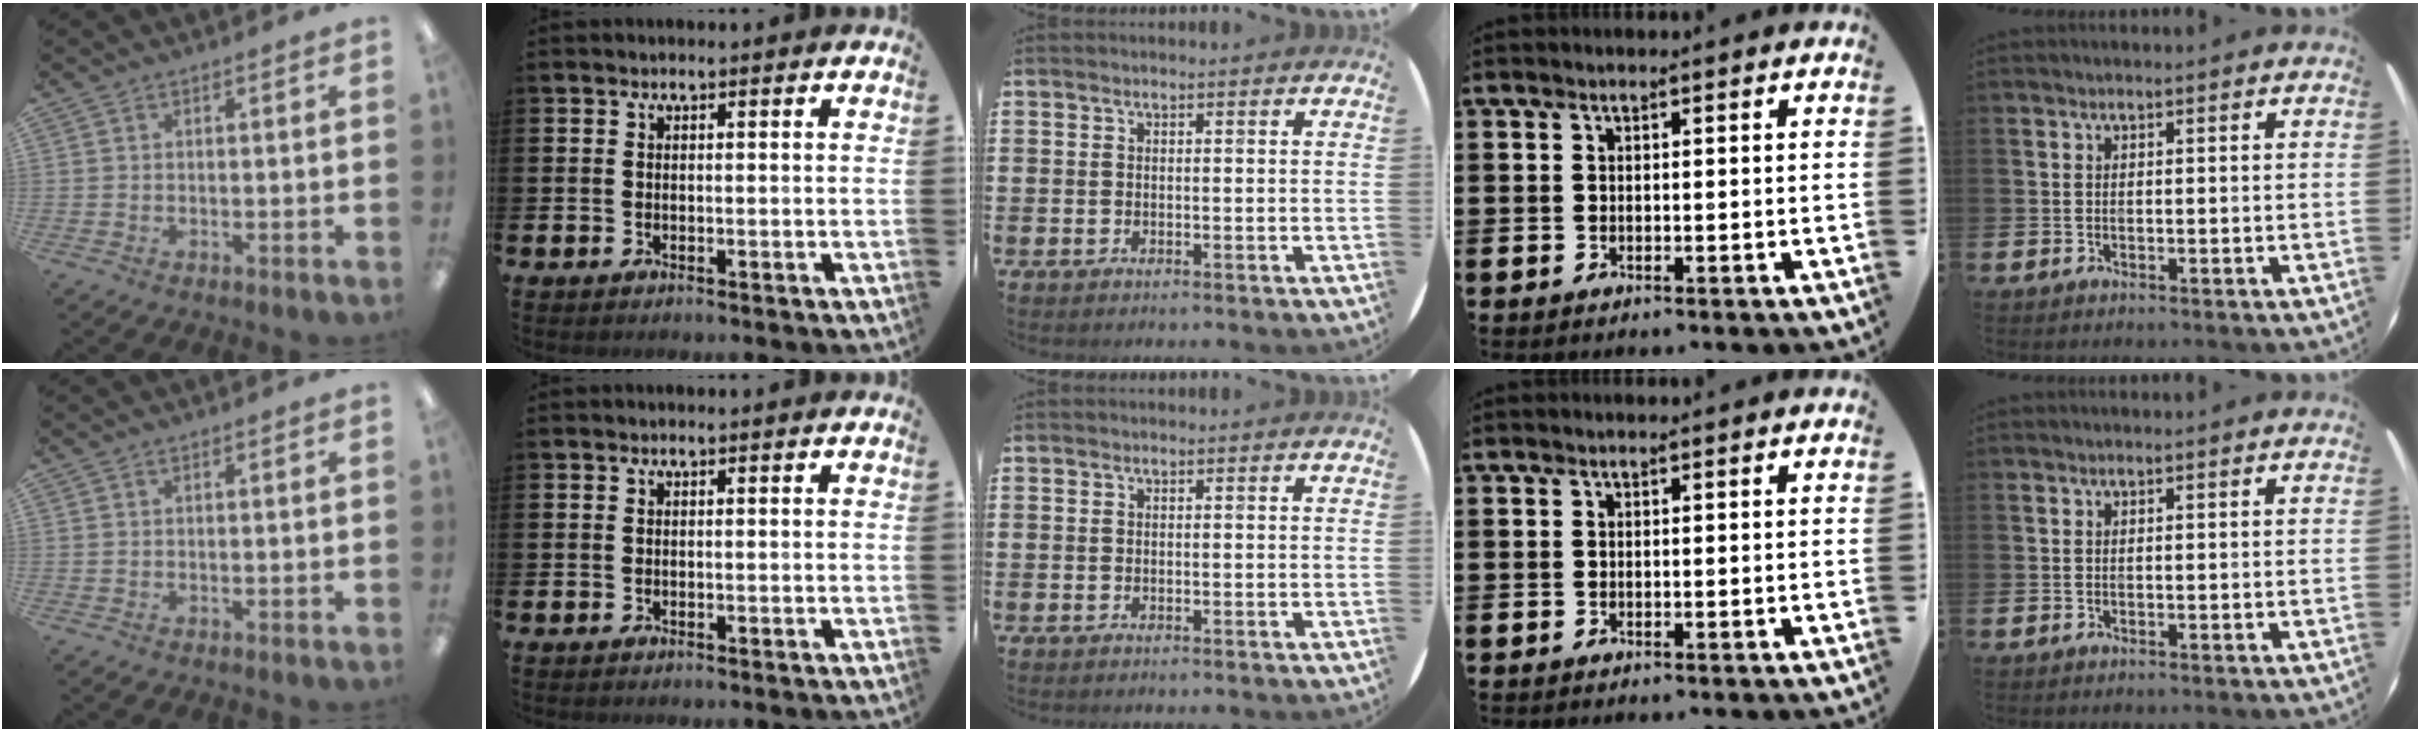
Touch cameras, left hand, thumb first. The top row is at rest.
{}